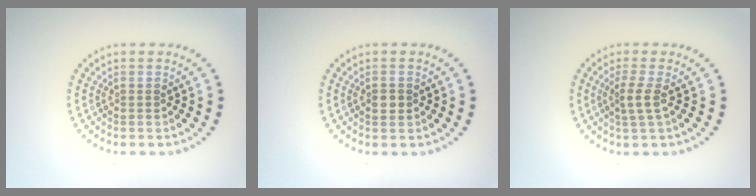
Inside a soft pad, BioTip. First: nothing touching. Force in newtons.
{"total": 1.5, "press": 1.5, "slide": 0.3}
{"total": 1.8, "press": 1.2, "slide": 1.3}